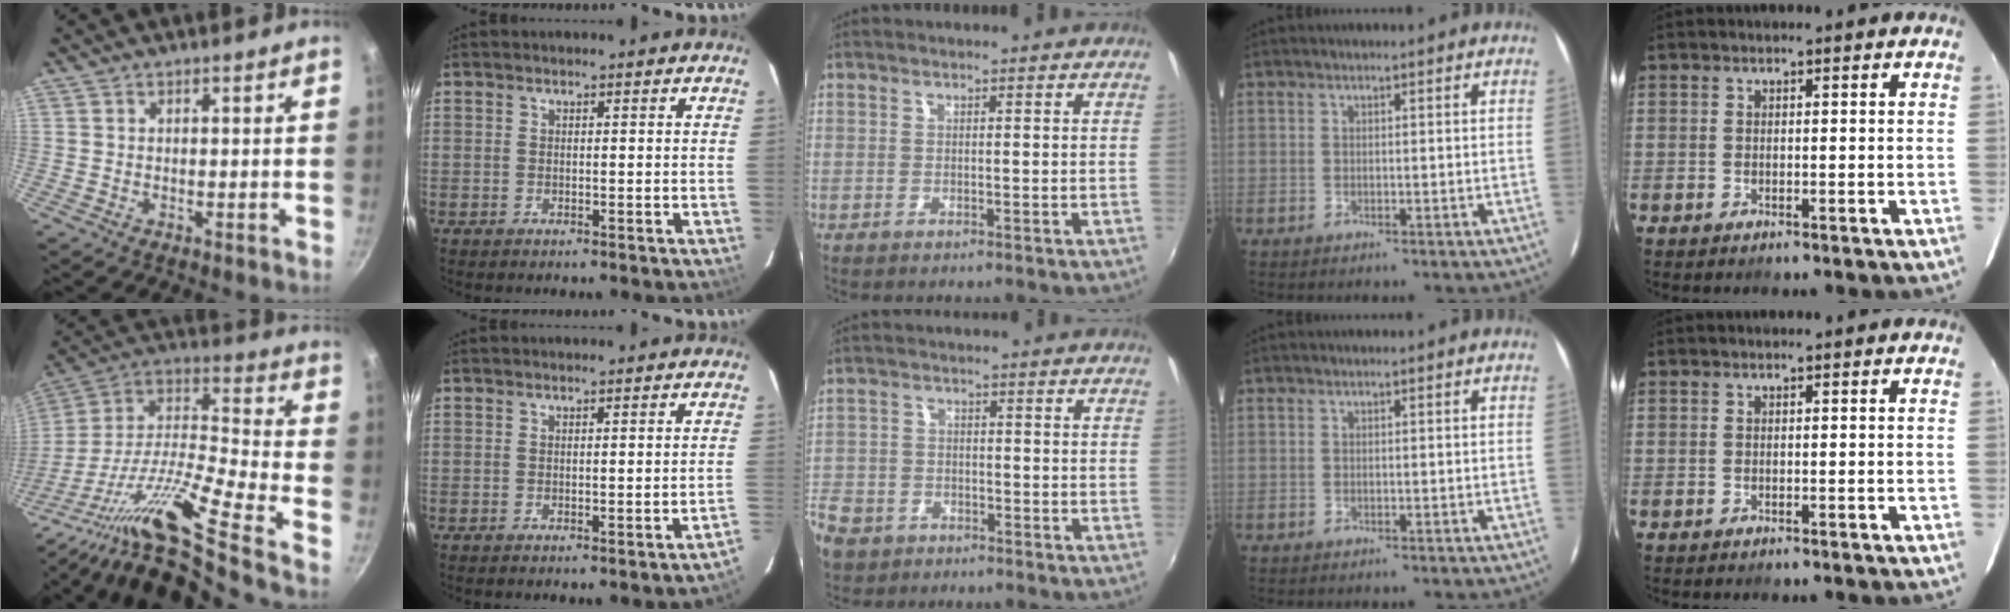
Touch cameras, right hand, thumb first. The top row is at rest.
{"thumb": {"total": 22.2, "force": [-13.7, 2.1, 17.4], "torque": [-0.273, 0.071, -0.262]}, "index": {"total": 1.7, "force": [-1.3, -0.5, 1.0], "torque": [-0.016, 0.002, -0.012]}, "middle": {"total": 10.8, "force": [-5.6, 8.6, 3.4], "torque": [-0.125, 0.011, -0.094]}}